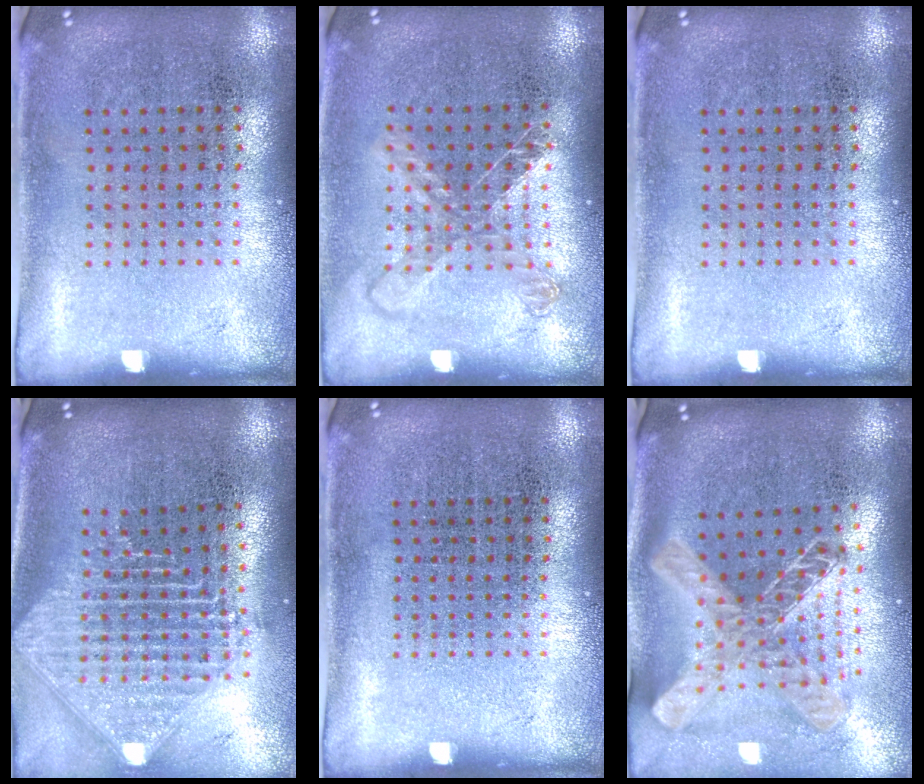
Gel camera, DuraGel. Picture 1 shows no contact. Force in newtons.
{"total": 1.3, "press": 1.1, "slide": 0.7}
{"total": 0.0}
{"total": 2.4, "press": 1.9, "slide": 1.5}
{"total": 0.0}
{"total": 2.1, "press": 1.6, "slide": 1.3}